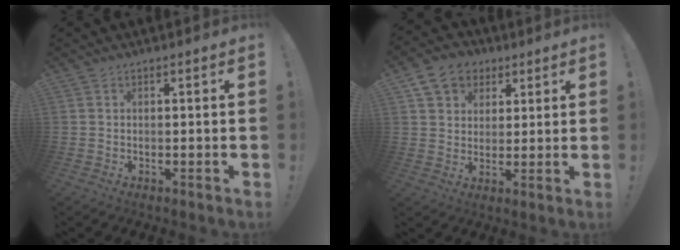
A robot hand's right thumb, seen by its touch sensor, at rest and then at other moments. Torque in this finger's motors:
{"motor_torque": [-0.04, 0.11, 0.17, -0.01, 0.01]}